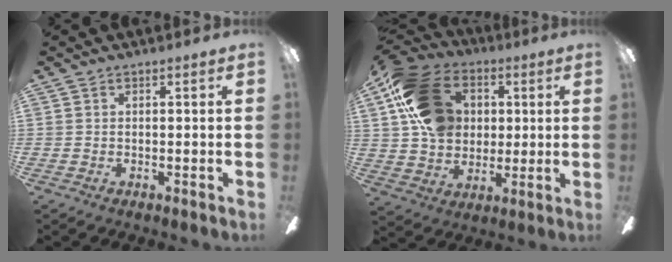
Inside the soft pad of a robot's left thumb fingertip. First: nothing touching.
{"total": 19.6, "force": [5.5, 15.4, 10.7], "torque": [-0.187, 0.004, 0.113]}